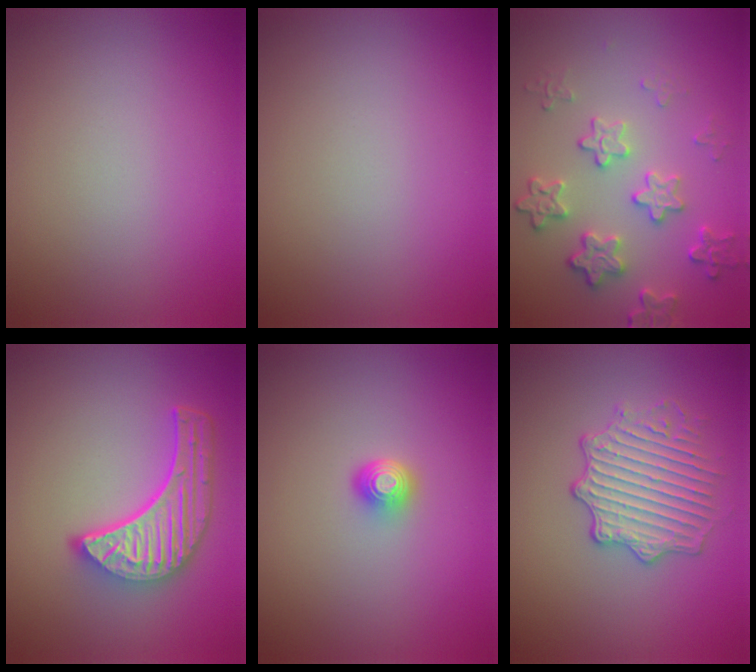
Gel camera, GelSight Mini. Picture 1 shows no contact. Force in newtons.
{"total": 0.0}
{"total": 4.0, "press": 3.5, "slide": 2.0}
{"total": 6.0, "press": 4.6, "slide": 3.9}
{"total": 1.7, "press": 1.3, "slide": 1.1}
{"total": 4.0, "press": 3.8, "slide": 1.2}